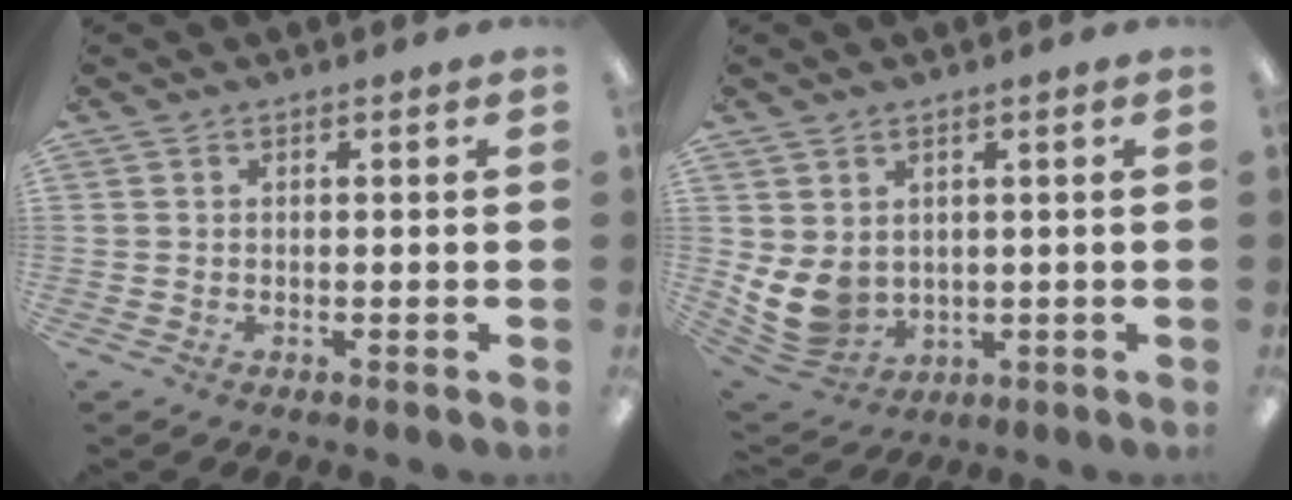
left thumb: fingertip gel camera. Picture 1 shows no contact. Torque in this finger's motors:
{"motor_torque": [1.25, 1.24, 0.33, -0.42, 0.08]}